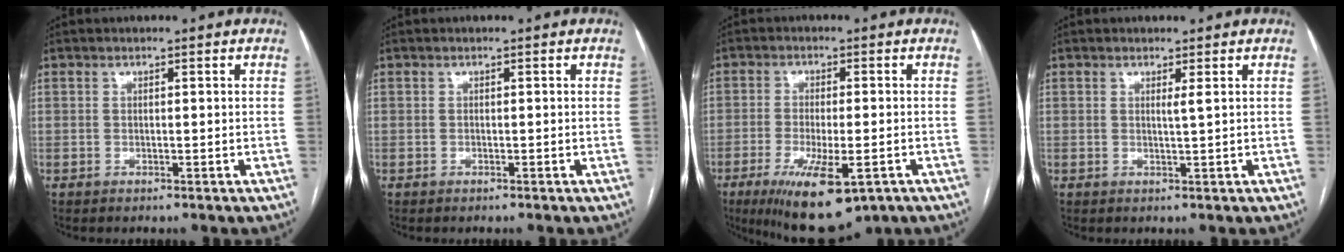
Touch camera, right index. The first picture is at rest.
{"total": 0.0}
{"total": 12.1, "force": [-6.4, 3.3, 9.8], "torque": [-0.168, -0.028, -0.094]}
{"total": 0.8, "force": [0.4, -0.3, 0.7], "torque": [-0.020, -0.007, 0.009]}